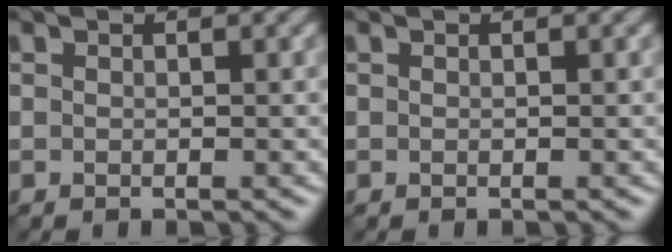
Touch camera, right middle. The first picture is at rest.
{"total": 0.0}